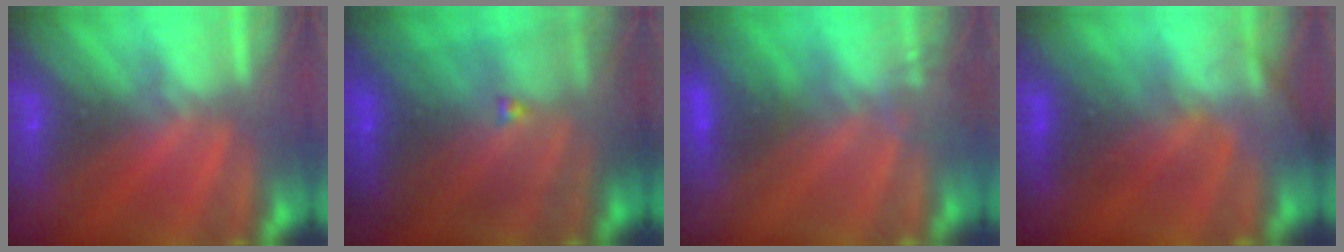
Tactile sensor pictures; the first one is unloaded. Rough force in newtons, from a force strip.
{"total": 7.6}
{"total": 3.3}
{"total": 2.6}